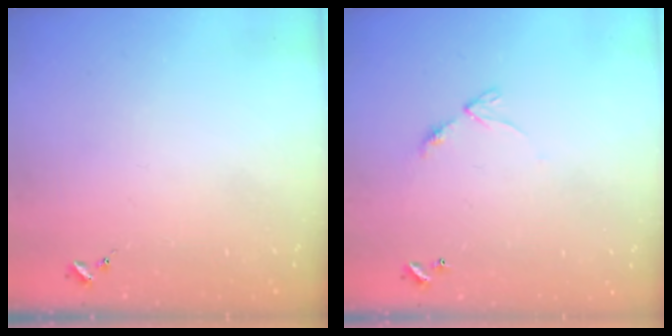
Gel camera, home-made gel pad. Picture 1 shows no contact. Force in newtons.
{"total": 6.4, "press": 6.4, "slide": 0.5}